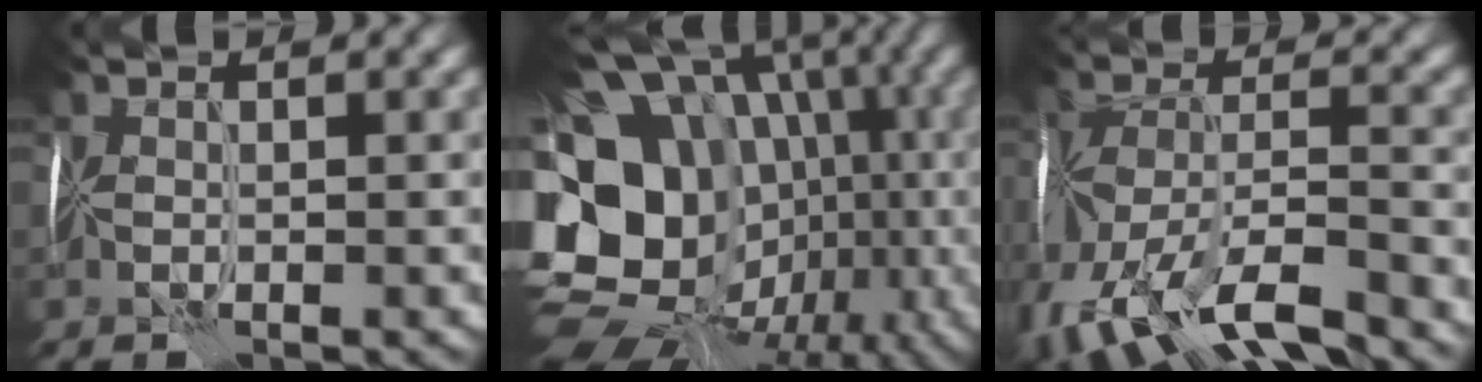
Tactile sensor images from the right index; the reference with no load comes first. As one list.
[{"total": 19.5, "force": [-2.7, 16.3, 10.5], "torque": [-0.179, 0.035, -0.065]}, {"total": 10.9, "force": [-7.4, 4.2, 6.8], "torque": [-0.155, -0.007, -0.122]}]